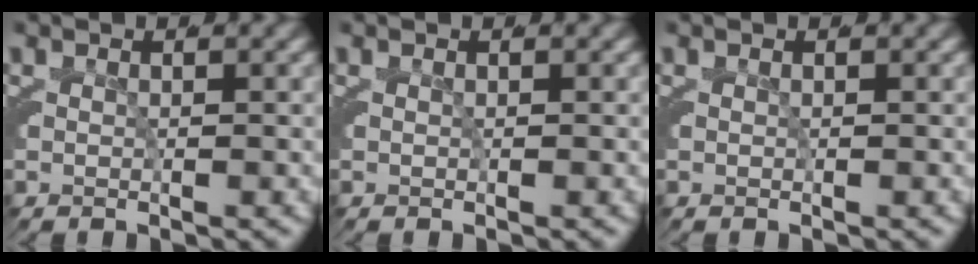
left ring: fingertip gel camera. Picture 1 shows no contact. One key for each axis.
{"total": 0.0}
{"total": 0.0}